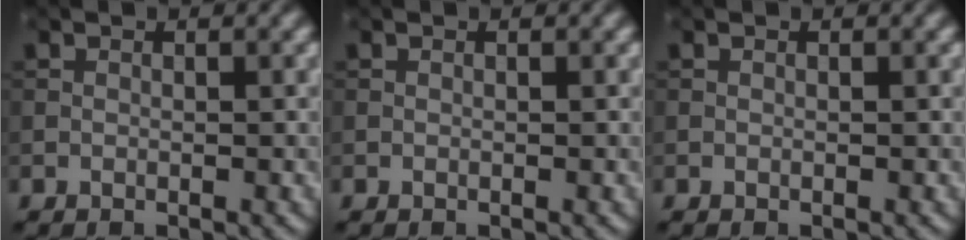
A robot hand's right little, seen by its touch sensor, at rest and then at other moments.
{"total": 0.0}
{"total": 0.0}